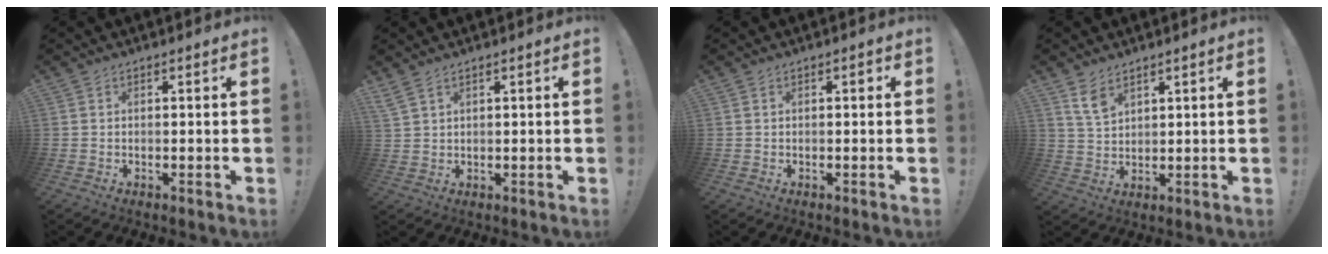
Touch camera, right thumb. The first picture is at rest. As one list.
[{"total": 3.2, "force": [2.2, 1.1, 2.1], "torque": [-0.044, -0.006, 0.043]}, {"total": 0.6, "force": [0.3, 0.4, 0.4], "torque": [-0.002, -0.001, 0.003]}, {"total": 6.5, "force": [4.3, 3.9, 3.0], "torque": [-0.048, -0.023, 0.082]}]